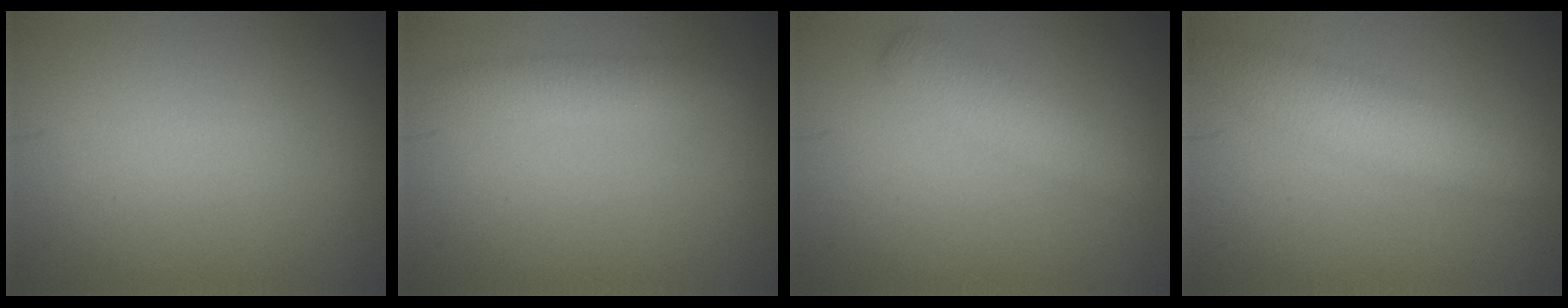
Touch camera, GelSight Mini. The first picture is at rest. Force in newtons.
{"total": 1.9, "press": 1.9, "slide": 0.0}
{"total": 2.8, "press": 2.8, "slide": 0.1}
{"total": 4.3, "press": 4.3, "slide": 0.2}